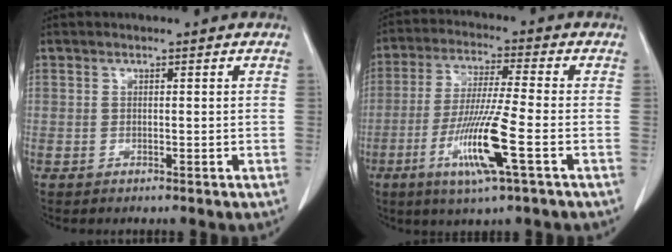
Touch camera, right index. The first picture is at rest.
{"total": 11.5, "force": [-4.1, -0.3, 10.7], "torque": [-0.212, -0.020, -0.080]}